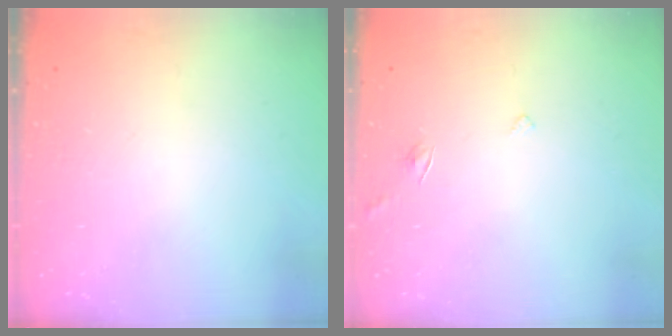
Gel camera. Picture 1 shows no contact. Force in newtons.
{"total": 2.8, "press": 2.8, "slide": 0.3}